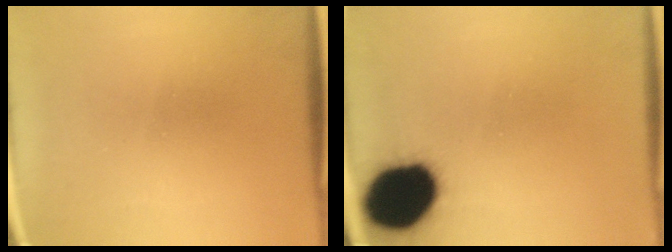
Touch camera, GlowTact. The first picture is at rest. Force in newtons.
{"total": 18.5}